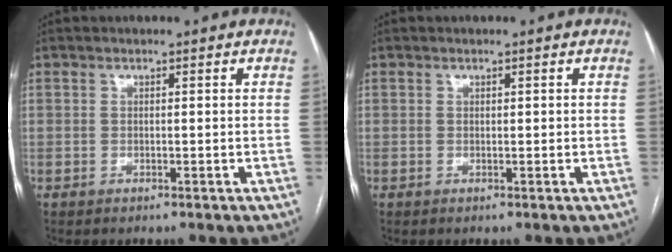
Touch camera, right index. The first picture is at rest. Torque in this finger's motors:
{"motor_torque": [-0.09, -0.01, -0.02, 0.00]}